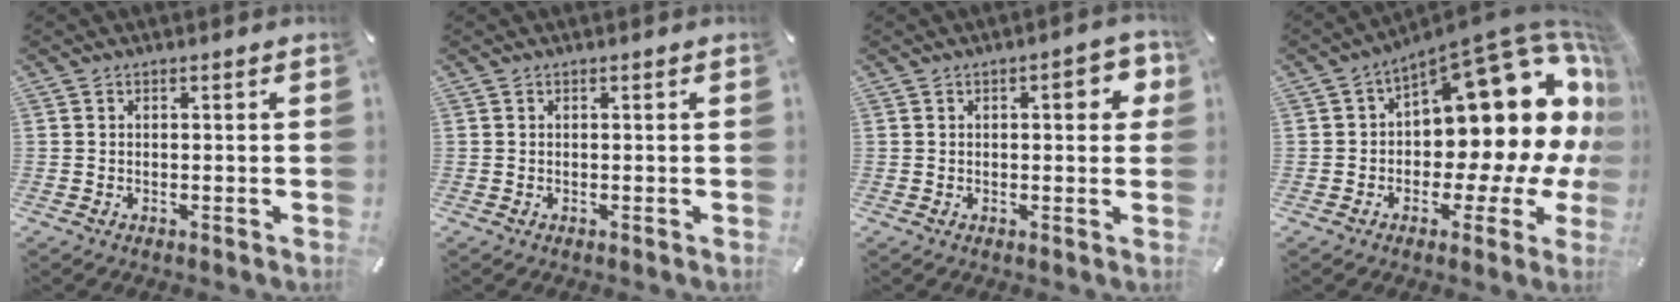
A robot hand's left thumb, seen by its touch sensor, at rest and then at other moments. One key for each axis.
{"total": 0.0}
{"total": 6.1, "fx": 1.5, "fy": 2.6, "fz": 5.4, "tx": -0.063, "ty": -0.001, "tz": 0.016}
{"total": 20.6, "fx": 6.4, "fy": 10.4, "fz": 16.5, "tx": -0.200, "ty": -0.082, "tz": 0.114}